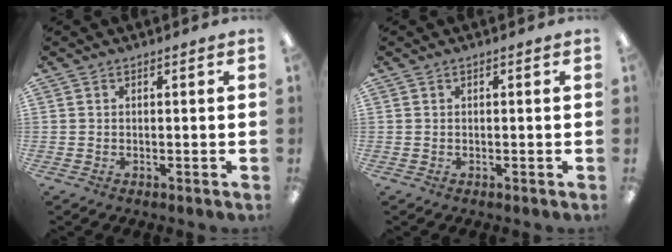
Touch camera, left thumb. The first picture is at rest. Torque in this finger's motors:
{"motor_torque": [0.00, 0.00, -0.16, 0.17, 0.00]}